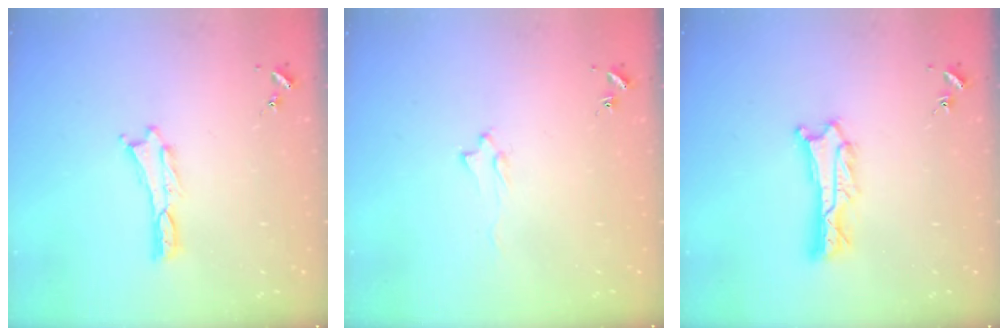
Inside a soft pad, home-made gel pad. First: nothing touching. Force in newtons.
{"total": 1.6, "press": 1.5, "slide": 0.2}
{"total": 2.2, "press": 2.2, "slide": 0.2}